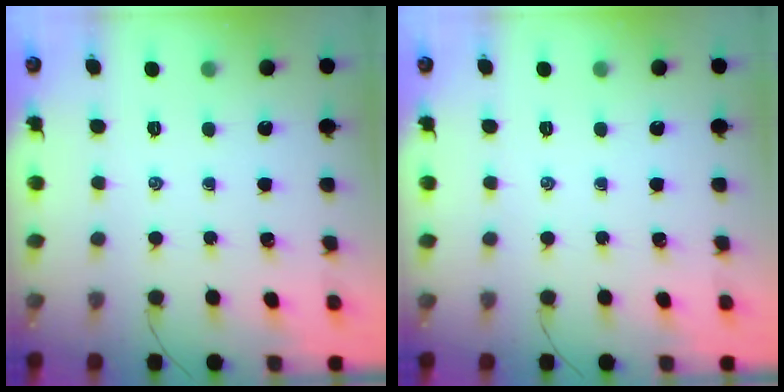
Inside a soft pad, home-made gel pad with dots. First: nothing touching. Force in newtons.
{"total": 0.0}